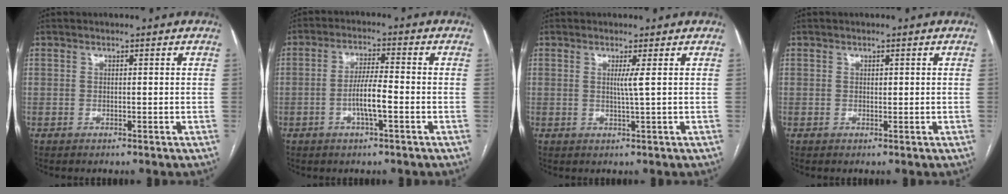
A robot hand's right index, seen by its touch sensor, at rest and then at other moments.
{"total": 5.4, "force": [-1.7, 0.6, 5.1], "torque": [-0.102, 0.004, -0.029]}
{"total": 1.8, "force": [0.5, -0.7, 1.6], "torque": [-0.033, -0.005, 0.009]}
{"total": 0.5, "force": [0.1, 0.4, 0.3], "torque": [-0.004, 0.000, 0.002]}